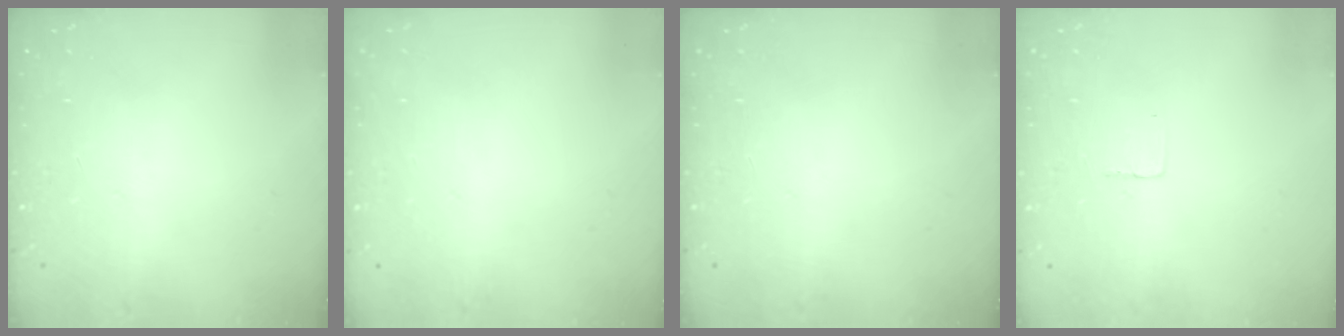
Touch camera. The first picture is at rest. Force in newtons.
{"total": 0.0}
{"total": 0.0}
{"total": 1.9, "press": 1.9, "slide": 0.1}